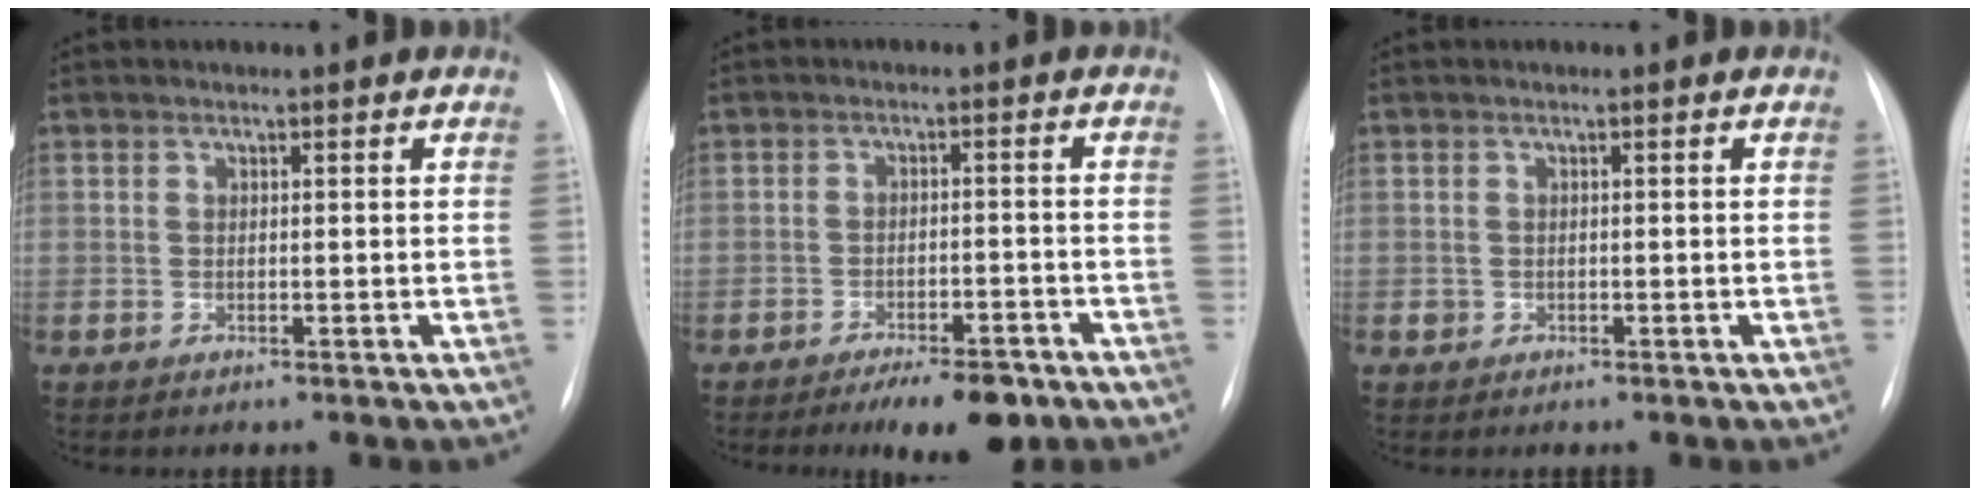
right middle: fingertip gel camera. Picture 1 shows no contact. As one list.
[{"total": 7.4, "force": [-5.5, 2.4, 4.4], "torque": [-0.058, -0.004, -0.080]}, {"total": 0.6, "force": [-0.2, 0.6, 0.1], "torque": [0.000, 0.003, -0.003]}]